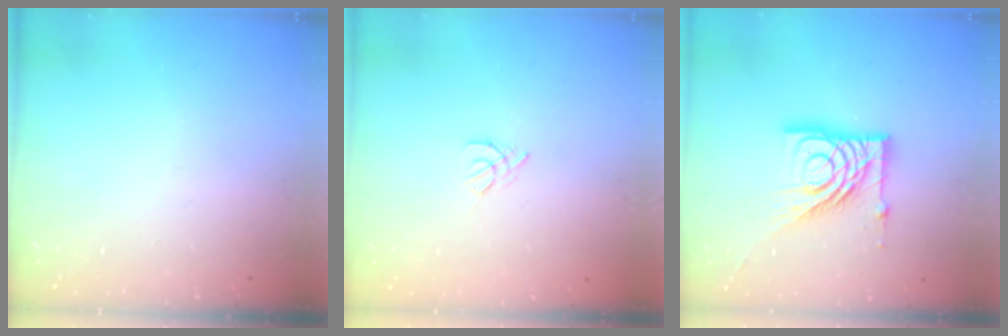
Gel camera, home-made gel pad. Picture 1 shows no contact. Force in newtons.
{"total": 2.5, "press": 2.4, "slide": 0.6}
{"total": 15.9, "press": 15.8, "slide": 1.4}